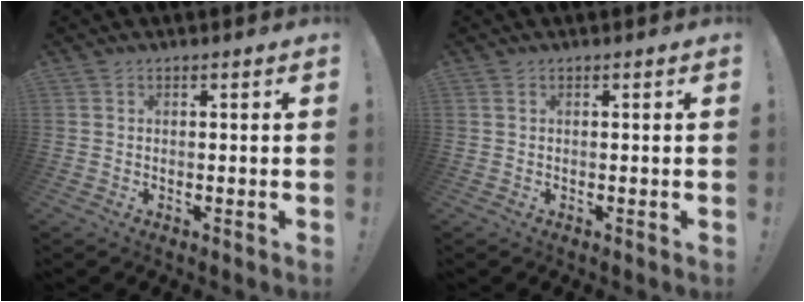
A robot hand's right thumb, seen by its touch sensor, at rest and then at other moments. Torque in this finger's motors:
{"motor_torque": [-0.46, 0.23, -0.22, 0.15, -0.03]}